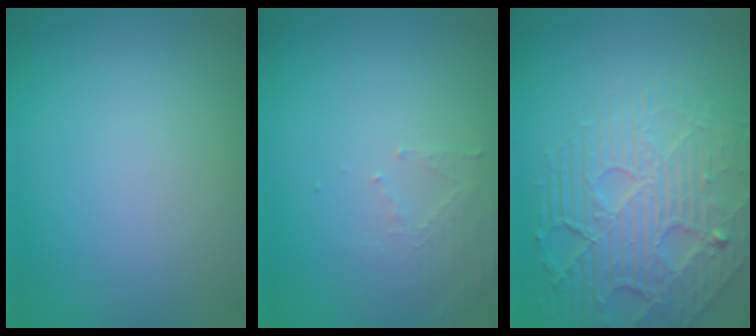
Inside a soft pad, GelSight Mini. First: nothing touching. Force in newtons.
{"total": 1.7, "press": 1.7, "slide": 0.3}
{"total": 7.8, "press": 5.5, "slide": 5.6}